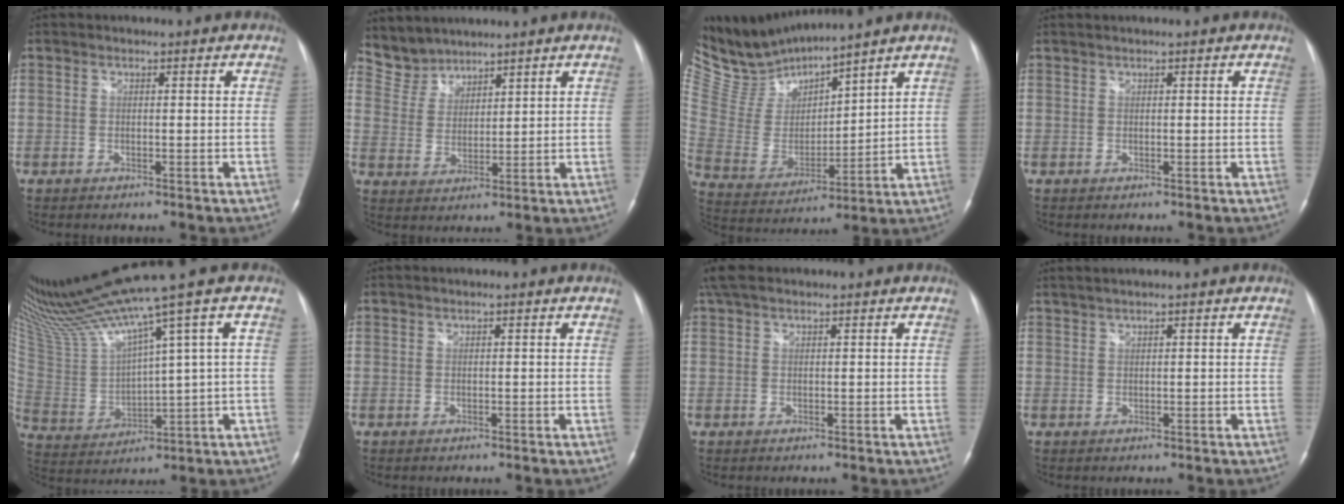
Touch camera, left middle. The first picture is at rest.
{"total": 5.3, "force": [5.0, 1.6, -0.6], "torque": [0.005, 0.013, 0.113]}
{"total": 12.3, "force": [12.1, -0.2, 2.2], "torque": [-0.069, -0.007, 0.262]}
{"total": 0.6, "force": [0.5, -0.1, 0.3], "torque": [-0.008, 0.012, 0.013]}
{"total": 16.1, "force": [12.8, -1.5, 9.7], "torque": [-0.184, -0.017, 0.249]}
{"total": 0.0}
{"total": 3.7, "force": [2.7, 1.5, 2.0], "torque": [-0.045, 0.037, 0.053]}
{"total": 2.3, "force": [1.8, -0.2, 1.4], "torque": [-0.030, 0.017, 0.040]}